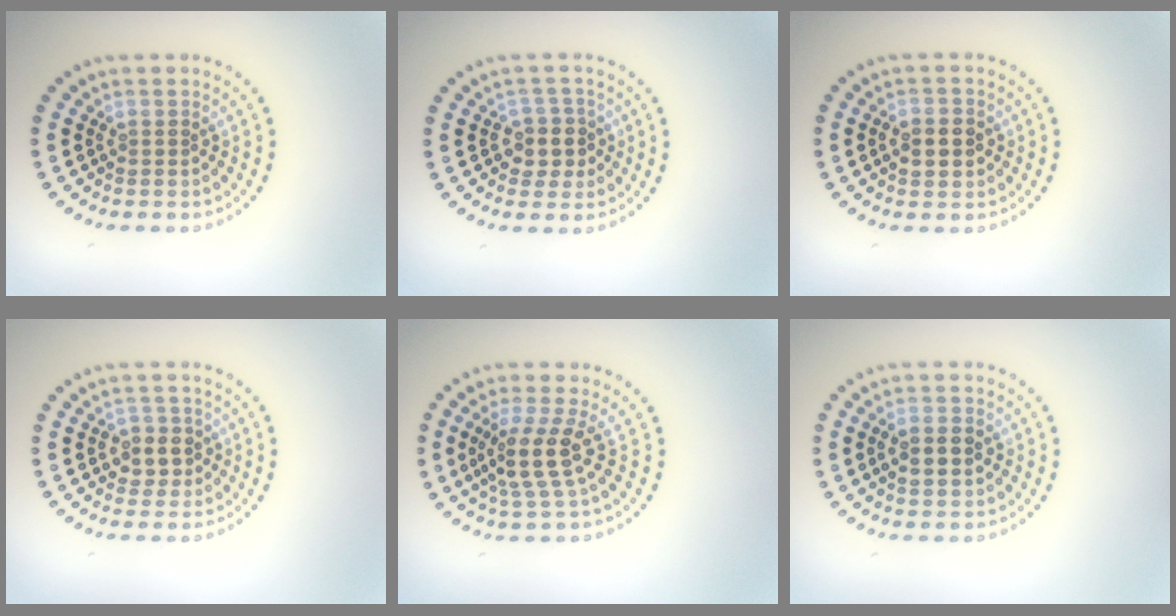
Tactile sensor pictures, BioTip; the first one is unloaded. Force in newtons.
{"total": 2.6, "press": 2.3, "slide": 1.1}
{"total": 2.7, "press": 2.7, "slide": 0.5}
{"total": 2.5, "press": 2.2, "slide": 1.1}
{"total": 3.7, "press": 2.8, "slide": 2.4}
{"total": 2.5, "press": 2.5, "slide": 0.1}